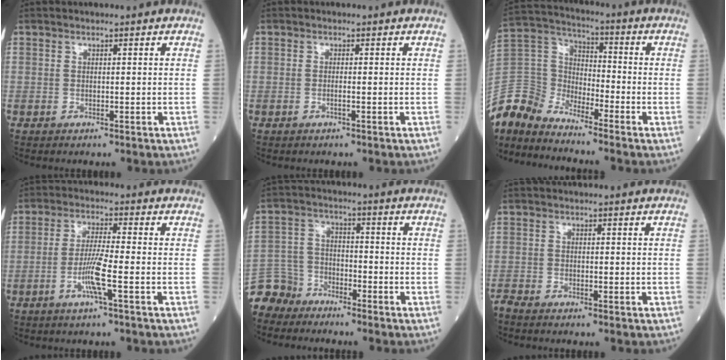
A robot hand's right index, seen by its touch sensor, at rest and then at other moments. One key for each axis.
{"total": 0.6, "fx": -0.3, "fy": -0.1, "fz": 0.5, "tx": -0.010, "ty": 0.001, "tz": -0.007}
{"total": 11.6, "fx": -11.0, "fy": 3.4, "fz": 1.4, "tx": -0.048, "ty": 0.044, "tz": -0.225}
{"total": 5.5, "fx": -2.1, "fy": -0.5, "fz": 5.1, "tx": -0.102, "ty": -0.006, "tz": -0.044}
{"total": 7.3, "fx": -6.5, "fy": 3.0, "fz": -0.9, "tx": 0.017, "ty": 0.016, "tz": -0.139}
{"total": 1.8, "fx": -1.8, "fy": -0.2, "fz": 0.4, "tx": -0.014, "ty": -0.005, "tz": -0.036}